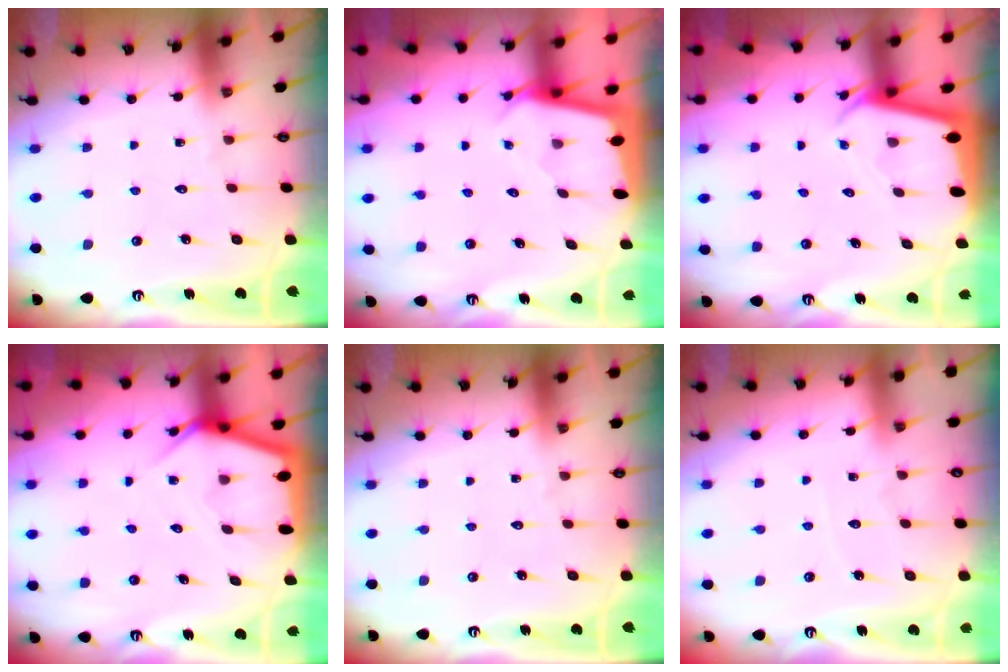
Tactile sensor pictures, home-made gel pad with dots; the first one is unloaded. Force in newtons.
{"total": 2.3, "press": 2.3, "slide": 0.1}
{"total": 2.2, "press": 2.2, "slide": 0.2}
{"total": 6.6, "press": 6.6, "slide": 0.6}
{"total": 0.0}
{"total": 2.8, "press": 2.8, "slide": 0.4}